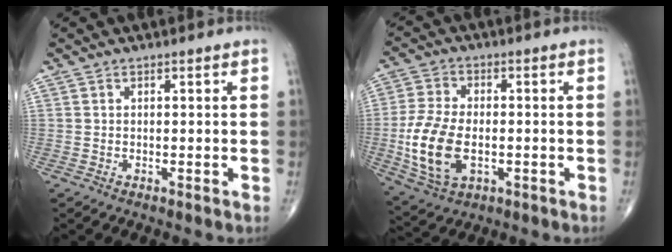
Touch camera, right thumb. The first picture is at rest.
{"total": 13.1, "force": [-2.4, 7.6, 10.4], "torque": [-0.218, 0.000, -0.038]}